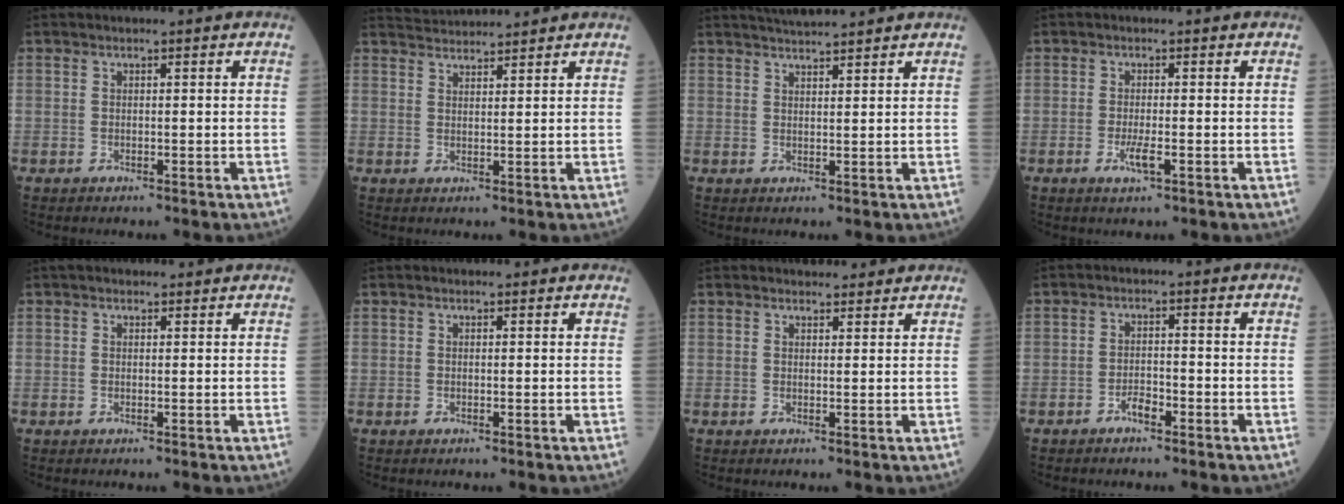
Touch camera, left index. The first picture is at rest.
{"total": 4.4, "force": [4.4, -0.3, 0.1], "torque": [-0.013, 0.029, 0.079]}
{"total": 4.8, "force": [4.5, -0.4, 1.4], "torque": [-0.025, 0.025, 0.073]}
{"total": 2.4, "force": [-1.0, 0.3, 2.2], "torque": [-0.048, -0.005, -0.017]}
{"total": 1.8, "force": [1.6, 0.7, 0.3], "torque": [-0.006, 0.019, 0.023]}
{"total": 0.6, "force": [0.6, 0.2, 0.1], "torque": [-0.009, 0.002, 0.005]}
{"total": 3.2, "force": [3.0, 1.0, 0.5], "torque": [-0.007, 0.011, 0.040]}
{"total": 2.0, "force": [-1.5, 0.6, 1.1], "torque": [-0.023, 0.002, -0.027]}